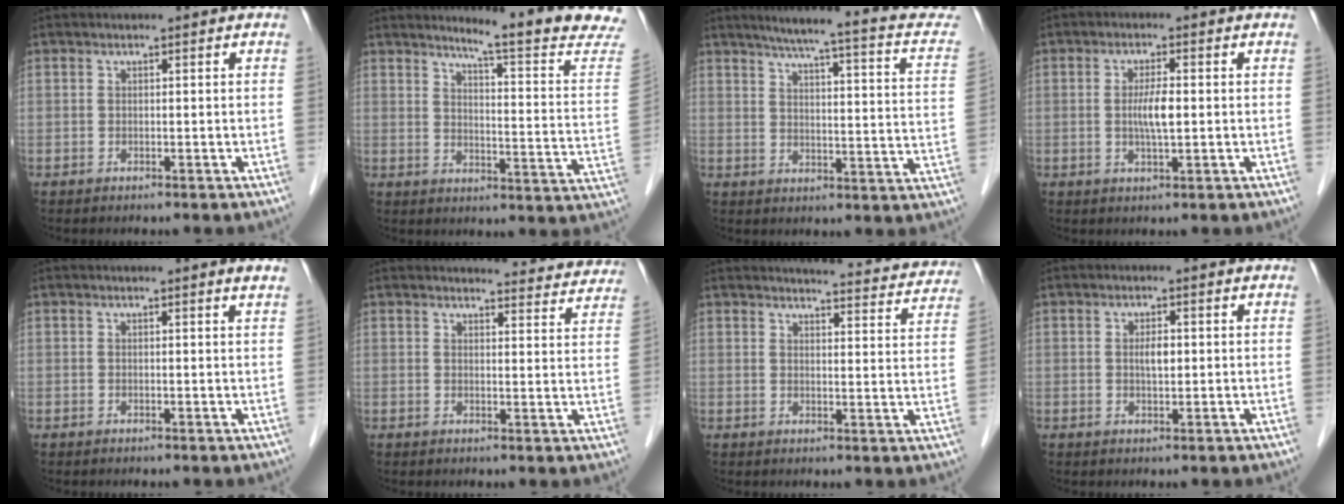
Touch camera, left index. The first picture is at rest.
{"total": 16.4, "force": [14.6, -0.9, 7.4], "torque": [-0.099, -0.083, 0.168]}
{"total": 19.1, "force": [15.7, 1.5, 10.7], "torque": [-0.144, -0.018, 0.176]}
{"total": 3.7, "force": [-0.1, 0.6, 3.6], "torque": [-0.071, -0.002, -0.002]}
{"total": 0.9, "force": [0.7, -0.2, 0.6], "torque": [-0.018, -0.005, 0.011]}
{"total": 11.1, "force": [10.9, 1.8, 1.2], "torque": [0.014, -0.028, 0.100]}
{"total": 14.9, "force": [14.4, 2.2, 3.4], "torque": [-0.018, -0.041, 0.143]}
{"total": 2.1, "force": [0.2, 0.8, 1.9], "torque": [-0.036, 0.001, 0.005]}